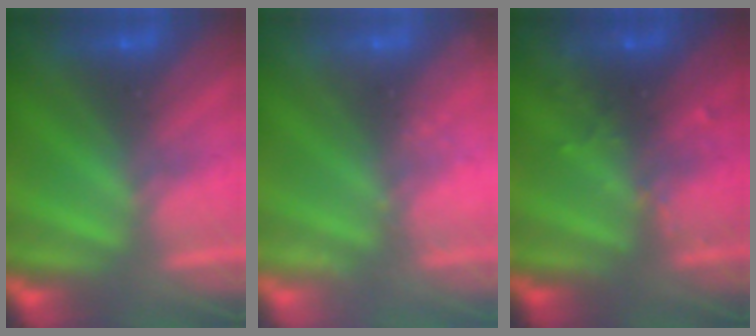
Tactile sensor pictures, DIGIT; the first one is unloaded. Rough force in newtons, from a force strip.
{"total": 2.3}
{"total": 2.9}